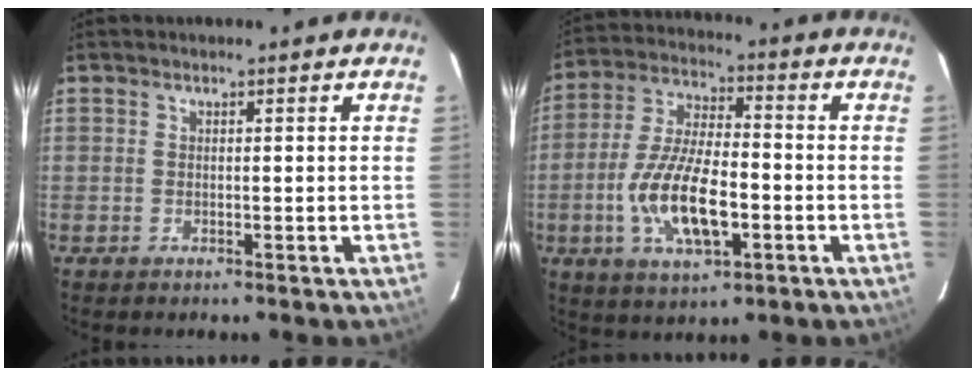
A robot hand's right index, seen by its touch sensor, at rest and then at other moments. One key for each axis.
{"total": 14.3, "fx": -4.1, "fy": 5.6, "fz": 12.5, "tx": -0.258, "ty": -0.005, "tz": -0.074}